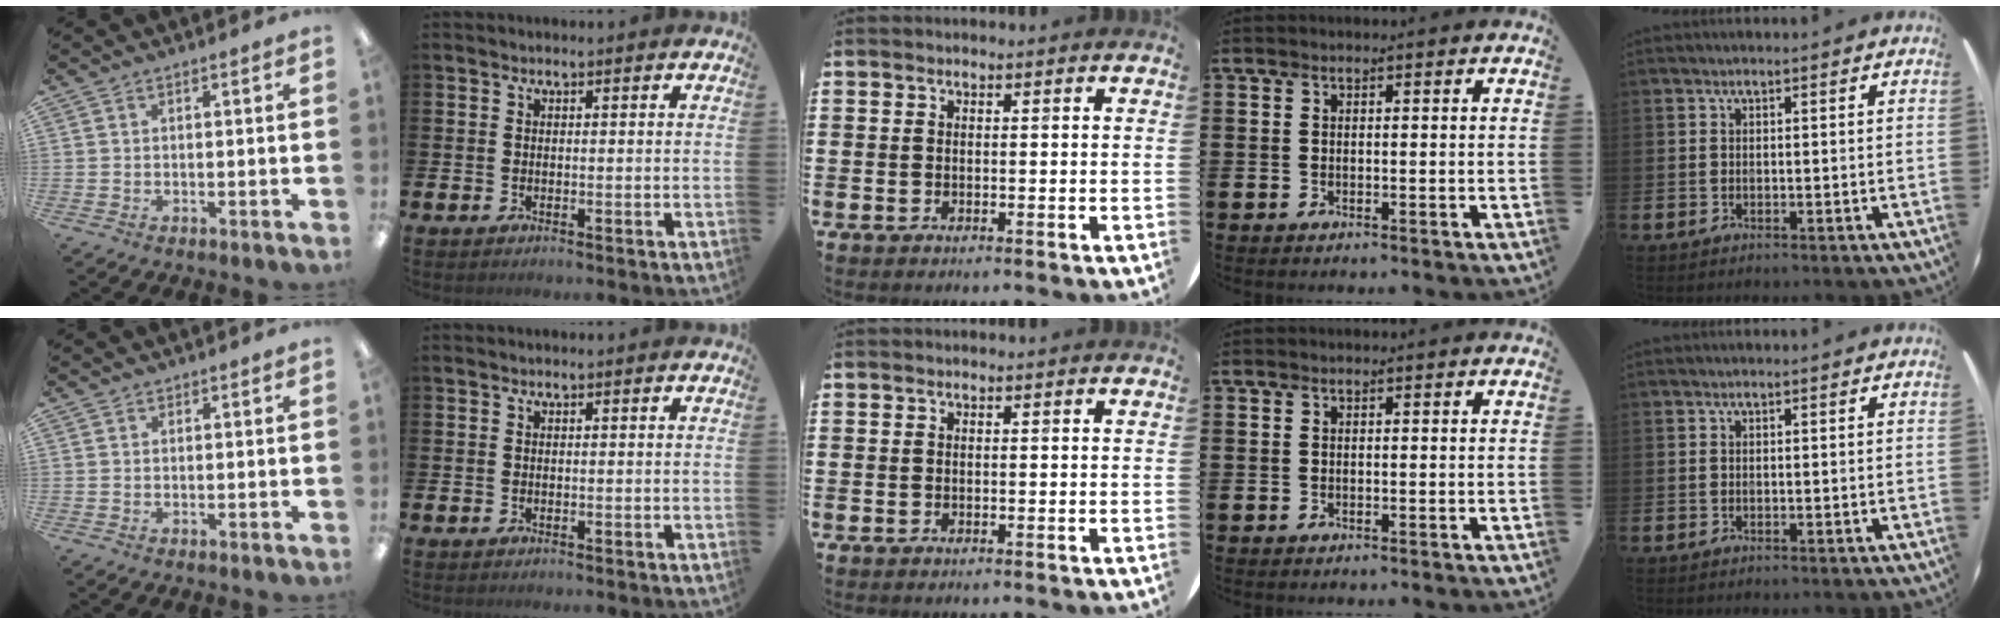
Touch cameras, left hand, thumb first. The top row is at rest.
{}